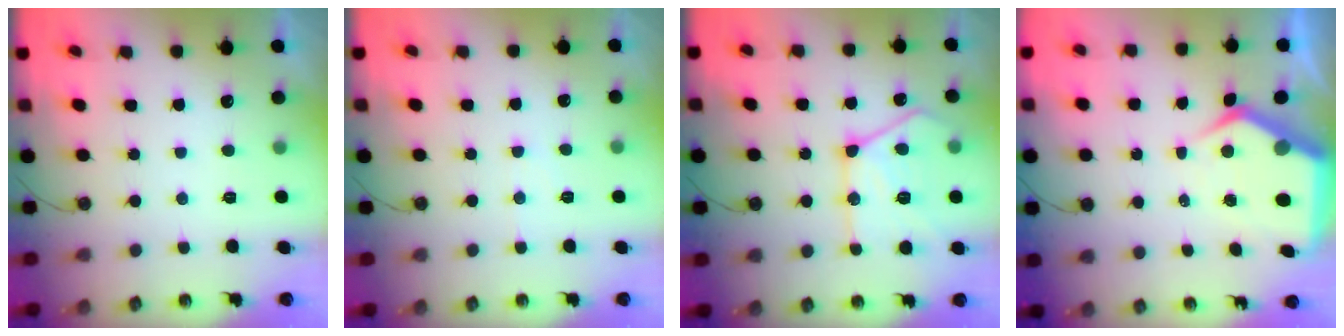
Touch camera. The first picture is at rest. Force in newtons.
{"total": 3.9, "press": 3.9, "slide": 0.6}
{"total": 18.2, "press": 18.1, "slide": 1.9}
{"total": 9.4, "press": 9.3, "slide": 1.1}